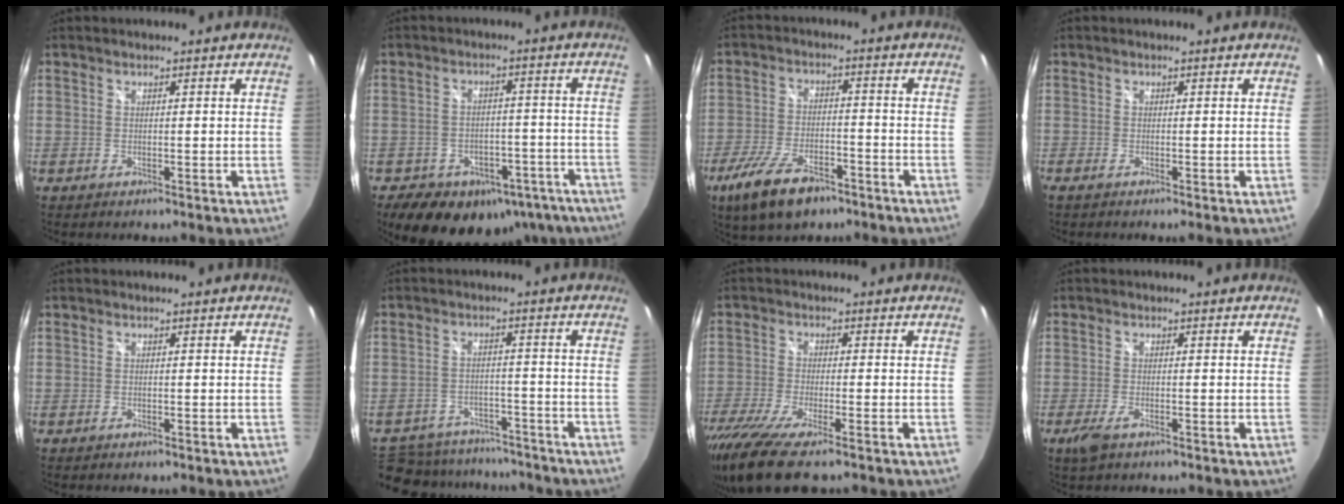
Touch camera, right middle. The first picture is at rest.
{"total": 18.5, "force": [-12.3, 11.6, 7.5], "torque": [-0.156, 0.021, -0.130]}
{"total": 12.3, "force": [-8.1, 5.1, 7.7], "torque": [-0.180, -0.024, -0.144]}
{"total": 0.7, "force": [-0.5, 0.0, 0.5], "torque": [-0.010, -0.003, -0.013]}
{"total": 0.0}
{"total": 17.9, "force": [-14.5, 8.4, 6.1], "torque": [-0.156, 0.013, -0.195]}
{"total": 12.9, "force": [-9.3, 2.0, 8.7], "torque": [-0.195, -0.058, -0.167]}
{"total": 3.3, "force": [-2.0, 1.2, 2.4], "torque": [-0.055, -0.009, -0.037]}